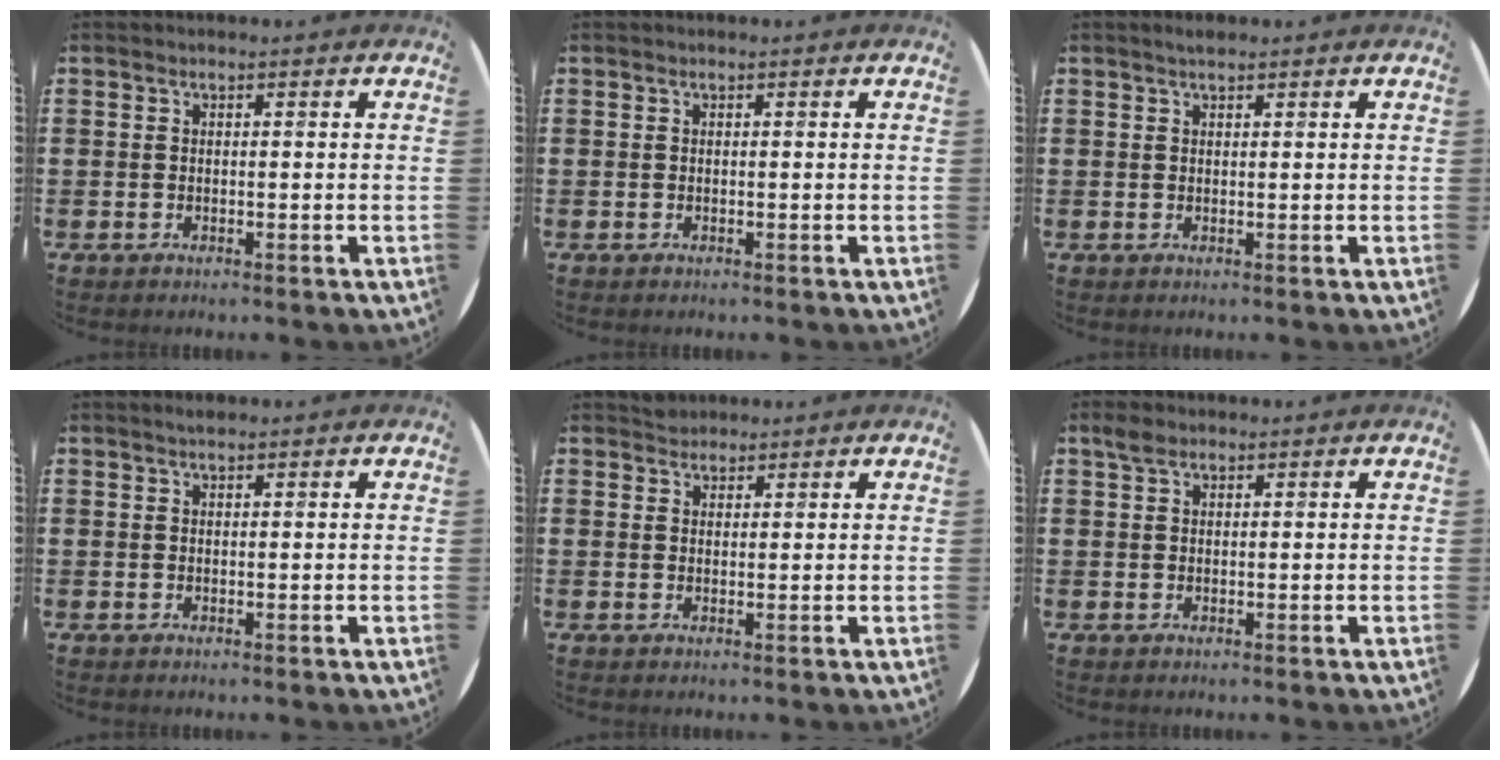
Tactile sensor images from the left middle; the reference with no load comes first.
{"total": 0.0}
{"total": 1.0, "force": [0.9, 0.2, 0.4], "torque": [-0.007, 0.003, 0.015]}
{"total": 0.8, "force": [0.7, 0.1, 0.3], "torque": [-0.005, 0.002, 0.012]}
{"total": 1.6, "force": [1.5, 0.5, -0.2], "torque": [0.003, 0.003, 0.030]}
{"total": 1.7, "force": [1.3, 1.0, 0.6], "torque": [-0.004, 0.002, 0.022]}